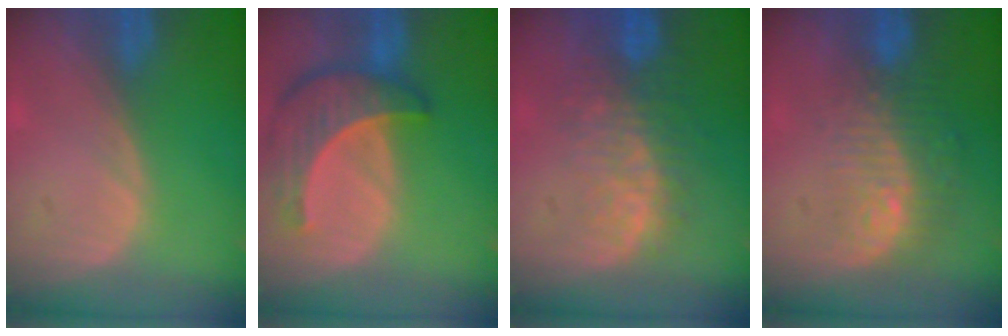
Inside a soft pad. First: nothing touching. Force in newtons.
{"total": 8.6, "press": 7.9, "slide": 3.3}
{"total": 9.5, "press": 8.2, "slide": 4.8}
{"total": 9.9, "press": 8.2, "slide": 5.5}